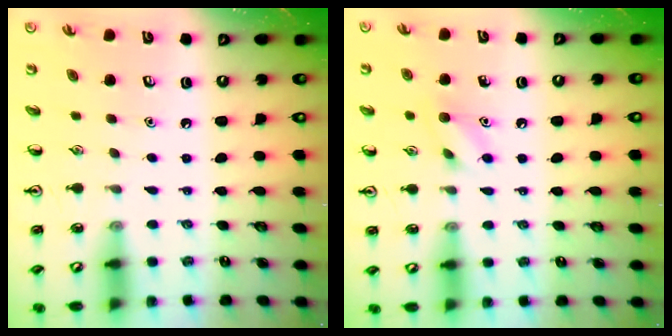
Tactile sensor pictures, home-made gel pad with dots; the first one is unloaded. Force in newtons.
{"total": 7.4, "press": 7.3, "slide": 1.0}